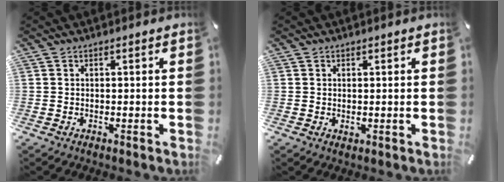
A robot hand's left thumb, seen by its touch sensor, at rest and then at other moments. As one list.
[{"total": 0.9, "force": [0.3, 0.8, 0.2], "torque": [0.004, 0.000, 0.003]}]